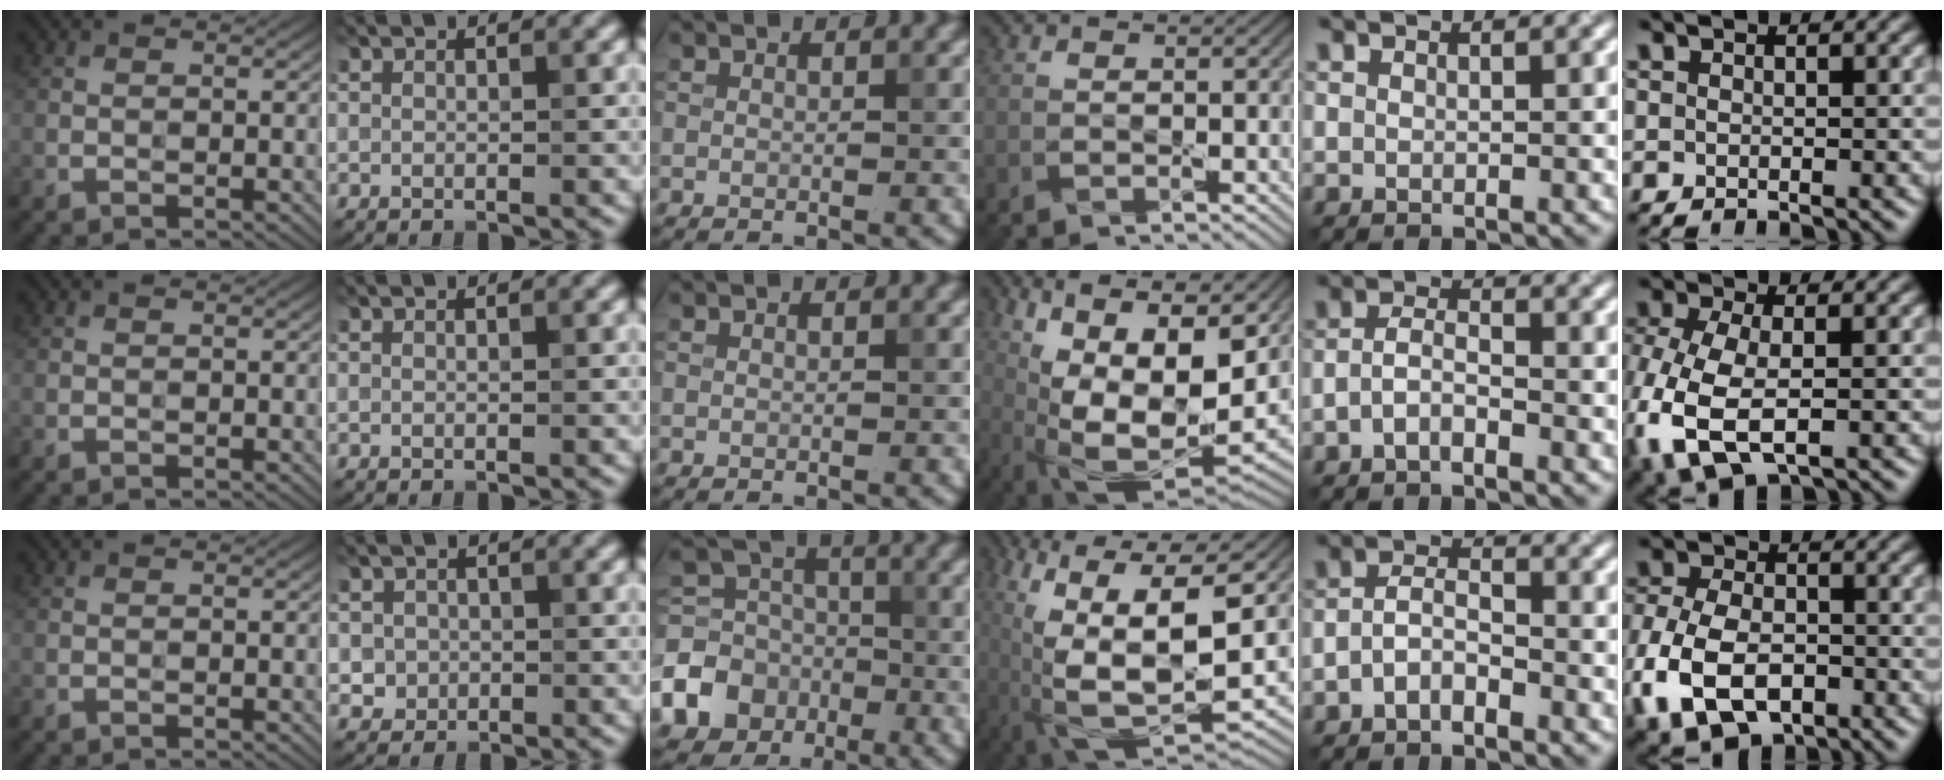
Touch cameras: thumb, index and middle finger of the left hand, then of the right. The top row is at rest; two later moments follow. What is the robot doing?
{"motion": "wipe", "object": "plastic plate"}